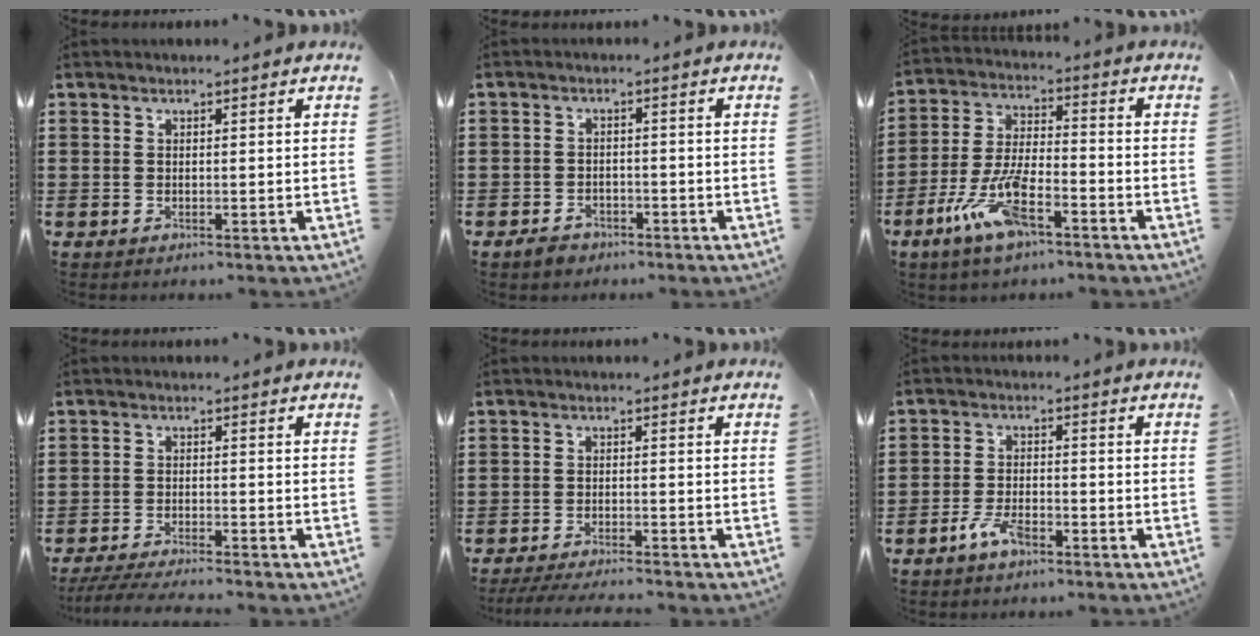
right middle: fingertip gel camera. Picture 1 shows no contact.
{"total": 2.3, "force": [-1.9, 1.2, 0.3], "torque": [-0.013, 0.004, -0.041]}
{"total": 9.9, "force": [-5.5, 3.4, 7.5], "torque": [-0.179, -0.008, -0.108]}
{"total": 3.8, "force": [-3.6, -0.1, 1.3], "torque": [-0.027, -0.010, -0.072]}
{"total": 3.3, "force": [-3.2, -0.1, 1.0], "torque": [-0.023, -0.006, -0.065]}
{"total": 4.2, "force": [-3.1, 1.7, 2.2], "torque": [-0.057, 0.004, -0.065]}